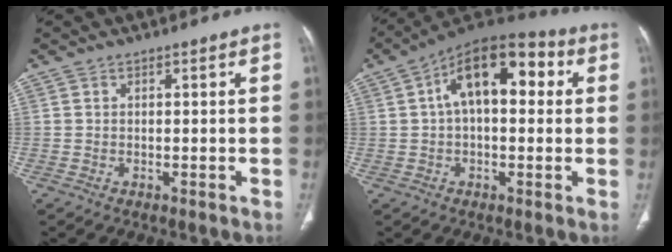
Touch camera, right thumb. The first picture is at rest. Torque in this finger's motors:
{"motor_torque": [1.03, 3.62, 1.70, -0.08, 0.13]}